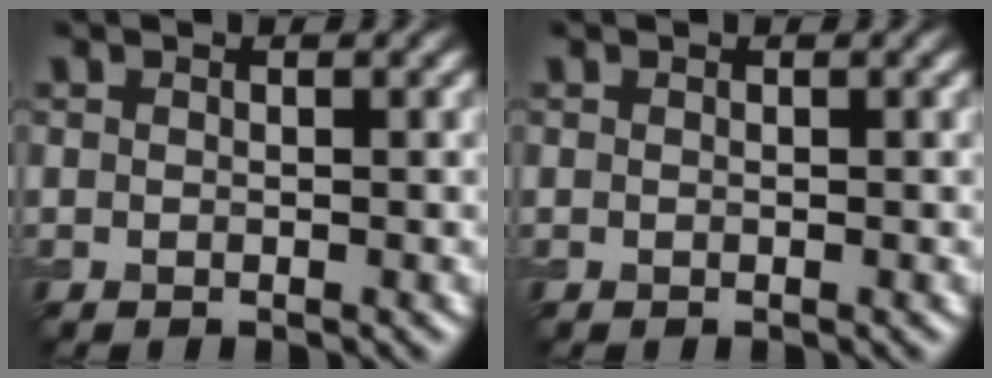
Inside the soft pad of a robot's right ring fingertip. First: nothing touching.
{"total": 0.0}